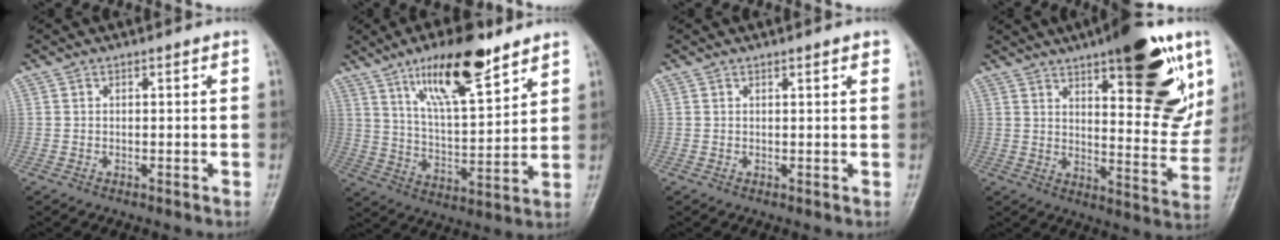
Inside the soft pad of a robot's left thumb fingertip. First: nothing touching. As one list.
[{"total": 15.8, "force": [10.1, 4.7, 11.2], "torque": [-0.167, -0.054, 0.180]}, {"total": 1.6, "force": [1.0, 0.3, 1.3], "torque": [-0.017, -0.003, 0.010]}, {"total": 22.0, "force": [11.0, 7.5, 17.5], "torque": [-0.197, -0.048, 0.156]}]